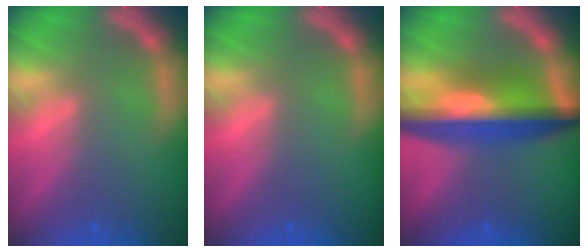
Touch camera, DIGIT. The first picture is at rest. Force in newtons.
{"total": 0.0}
{"total": 10.1}